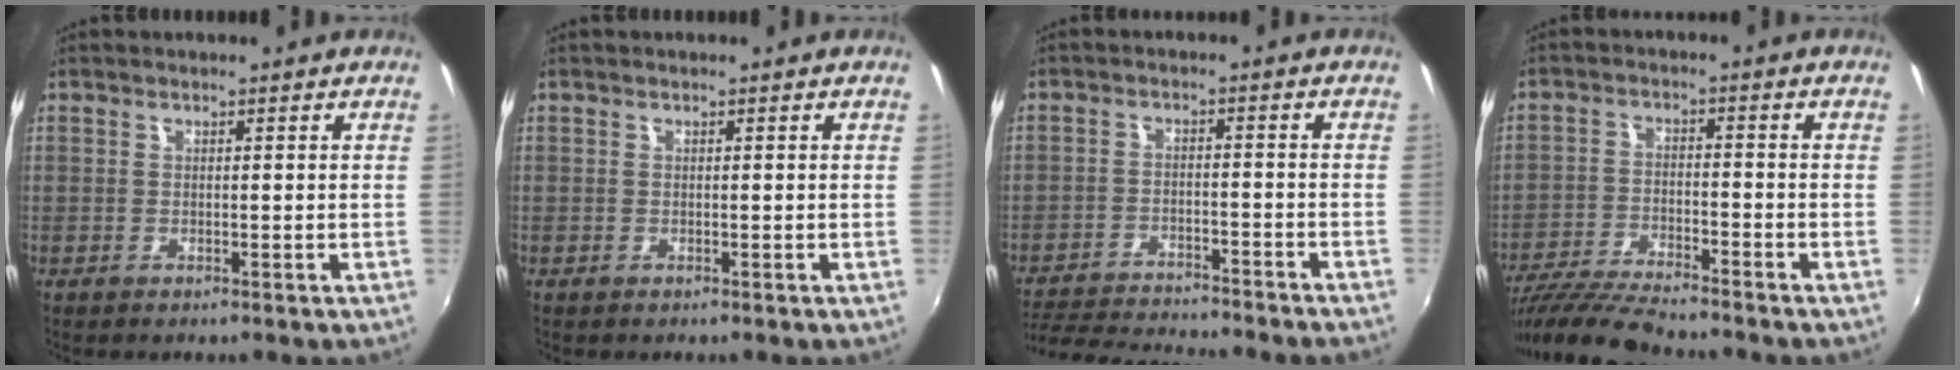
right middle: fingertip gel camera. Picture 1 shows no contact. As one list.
[{"total": 0.0}, {"total": 15.6, "force": [-14.0, 1.6, 6.8], "torque": [-0.142, -0.016, -0.210]}, {"total": 11.6, "force": [-10.5, 1.0, 4.8], "torque": [-0.121, -0.020, -0.197]}]